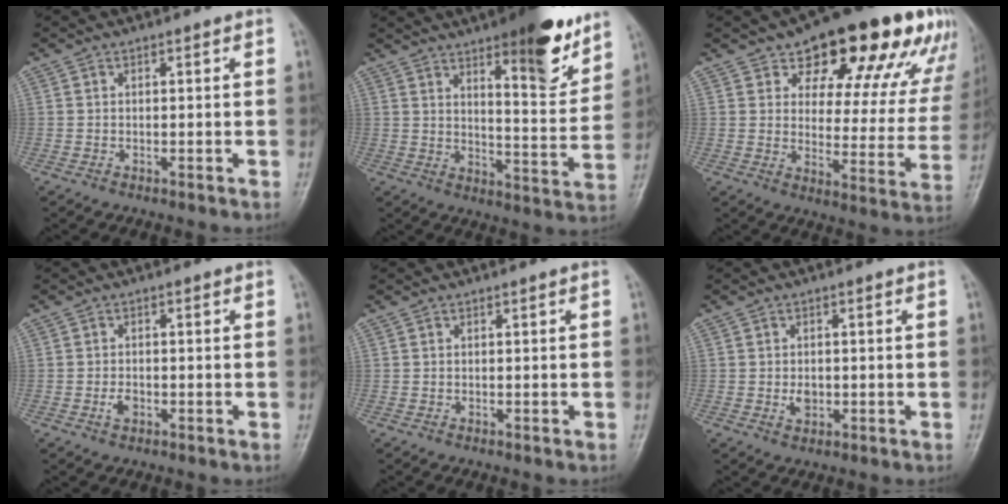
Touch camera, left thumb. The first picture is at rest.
{"total": 16.7, "force": [10.6, 4.6, 12.0], "torque": [-0.131, -0.063, 0.157]}
{"total": 23.7, "force": [14.3, 10.5, 15.7], "torque": [-0.165, -0.045, 0.186]}
{"total": 2.1, "force": [-0.8, 1.4, 1.4], "torque": [-0.019, 0.002, -0.017]}
{"total": 0.0}
{"total": 2.5, "force": [-0.4, 1.9, 1.6], "torque": [-0.017, 0.000, -0.006]}